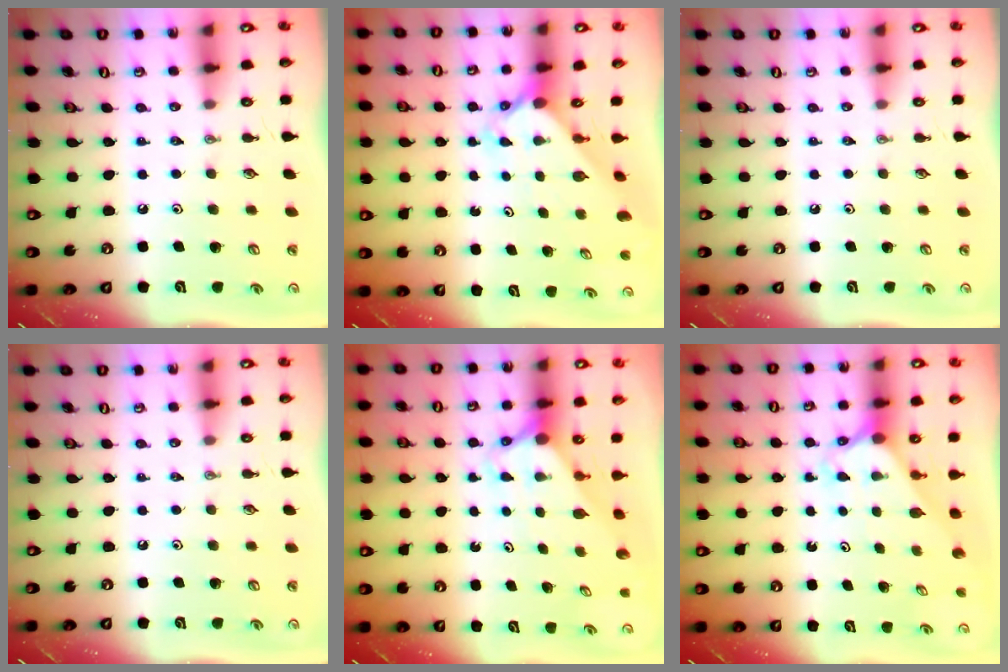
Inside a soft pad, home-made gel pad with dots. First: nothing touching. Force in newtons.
{"total": 2.4, "press": 2.4, "slide": 0.3}
{"total": 0.0}
{"total": 0.0}
{"total": 2.6, "press": 2.6, "slide": 0.0}
{"total": 2.2, "press": 2.2, "slide": 0.2}